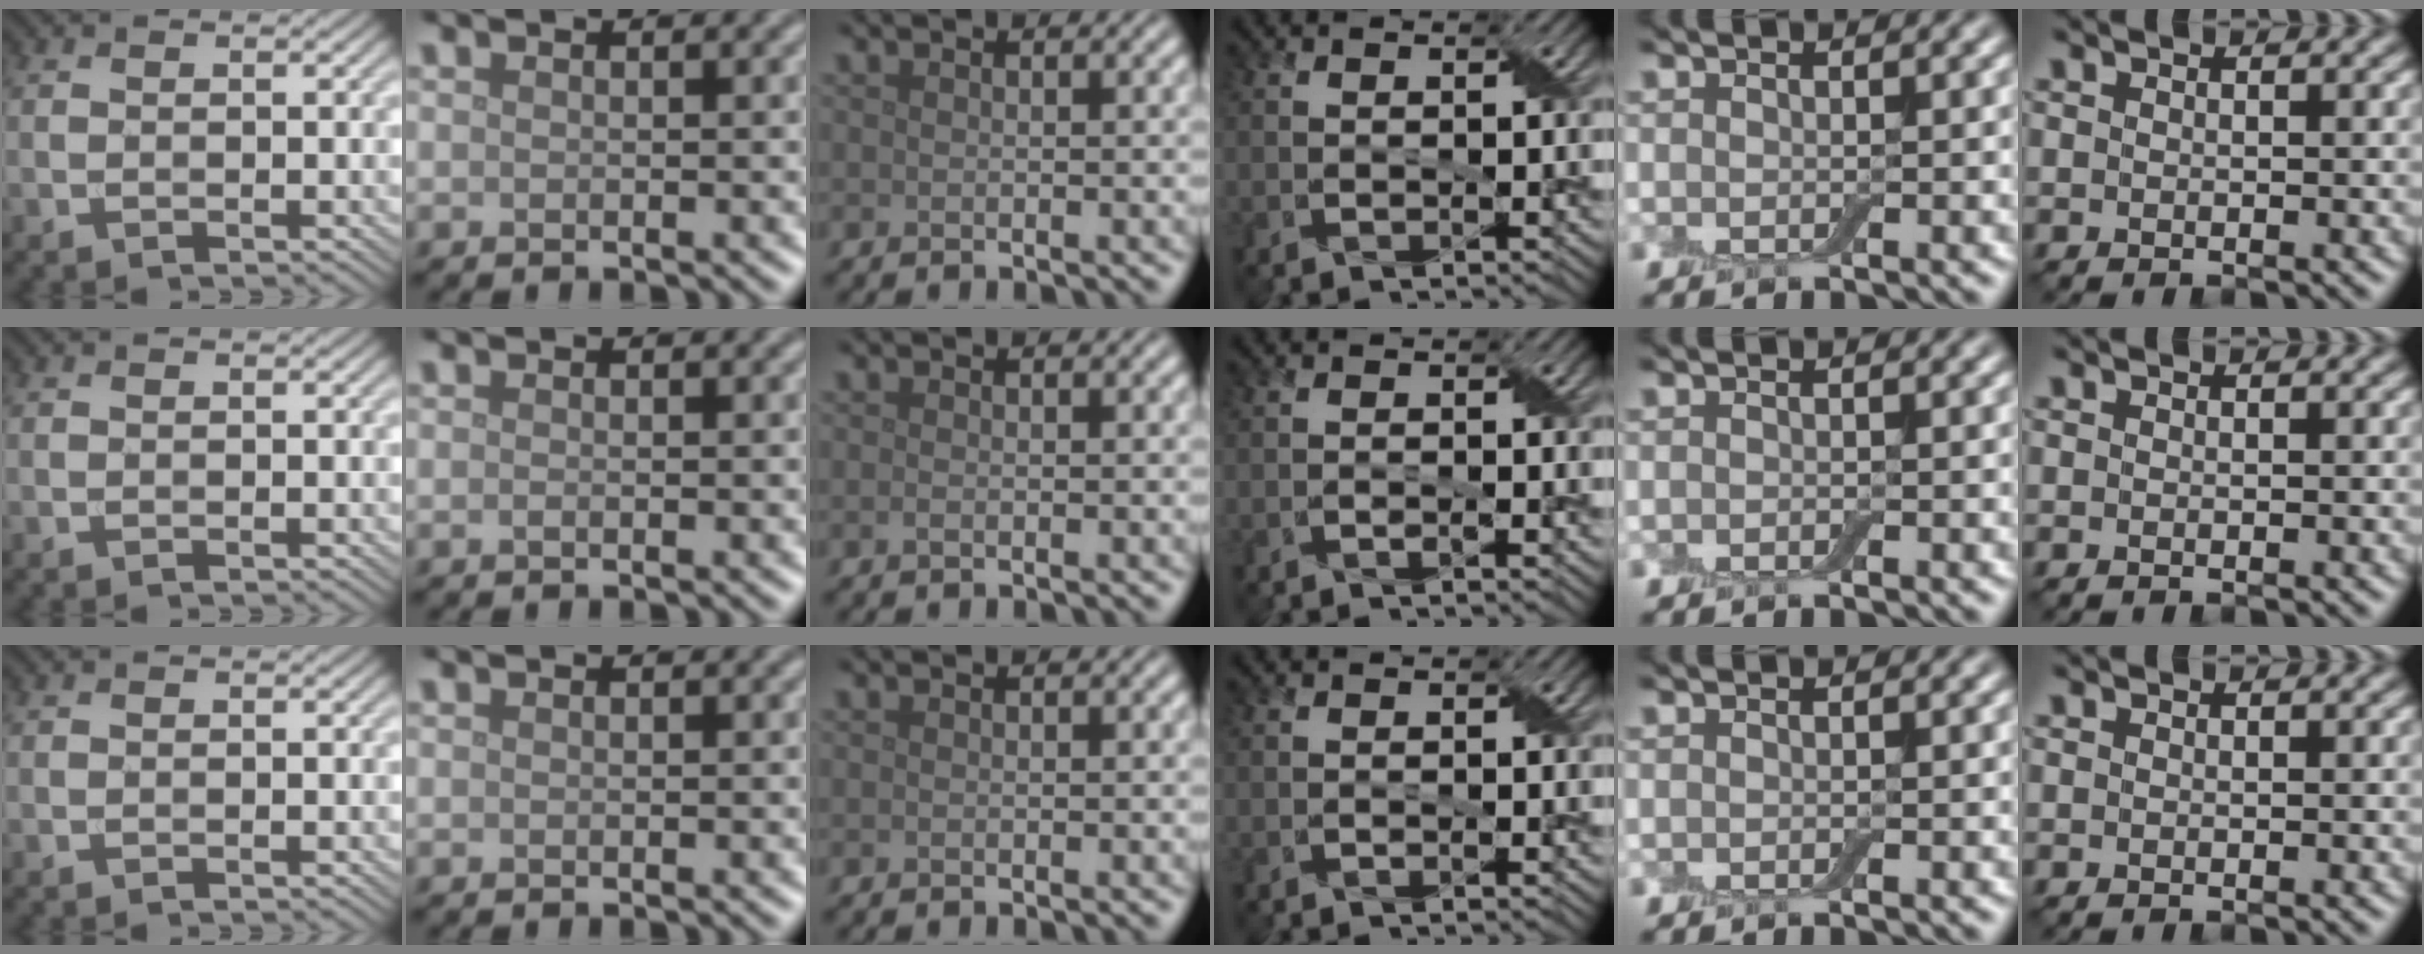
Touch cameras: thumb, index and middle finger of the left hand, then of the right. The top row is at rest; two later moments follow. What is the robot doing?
{"motion": "fold", "object": "cloth"}